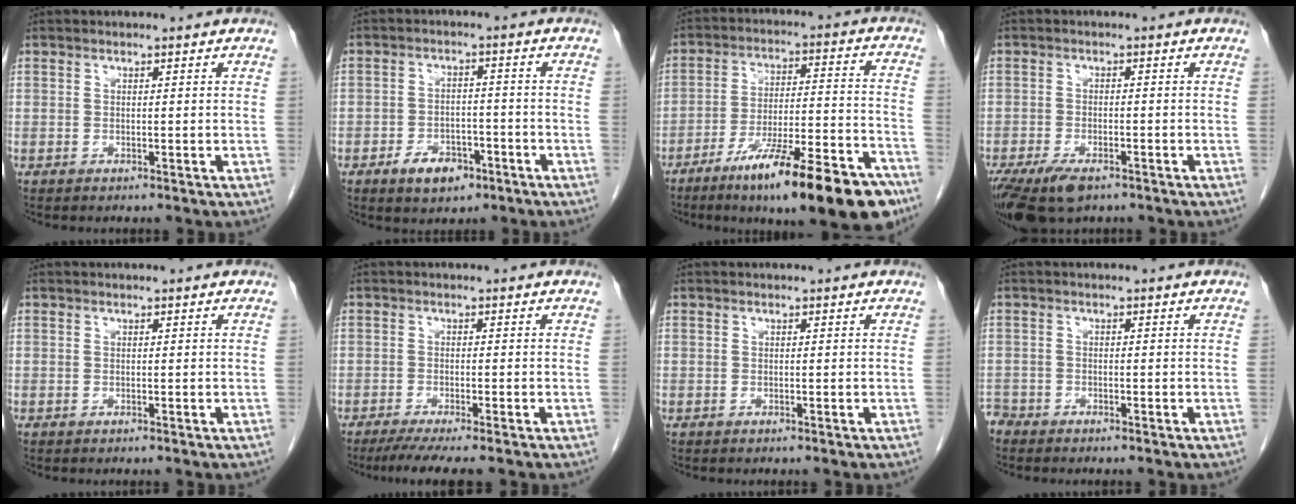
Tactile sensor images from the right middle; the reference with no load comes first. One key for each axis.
{"total": 5.7, "fx": -3.3, "fy": 3.2, "fz": 3.3, "tx": -0.053, "ty": 0.006, "tz": -0.048}
{"total": 20.3, "fx": -13.7, "fy": 2.7, "fz": 14.7, "tx": -0.181, "ty": 0.000, "tz": -0.219}
{"total": 8.8, "fx": -6.0, "fy": 3.5, "fz": 5.4, "tx": -0.100, "ty": -0.014, "tz": -0.101}
{"total": 0.0}
{"total": 5.9, "fx": -4.7, "fy": -0.2, "fz": 3.6, "tx": -0.049, "ty": -0.014, "tz": -0.076}
{"total": 0.0}
{"total": 1.9, "fx": -1.8, "fy": 0.4, "fz": -0.1, "tx": 0.004, "ty": -0.003, "tz": -0.034}